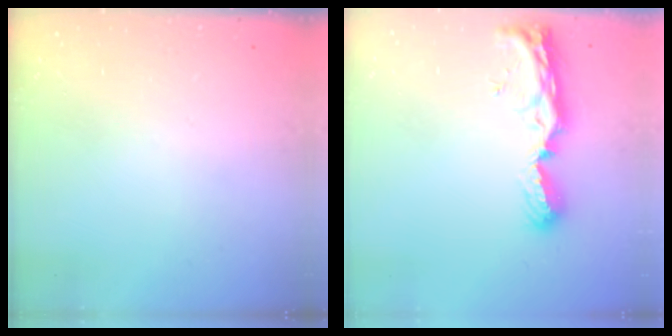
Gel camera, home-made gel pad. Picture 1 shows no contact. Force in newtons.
{"total": 9.4, "press": 9.3, "slide": 1.2}